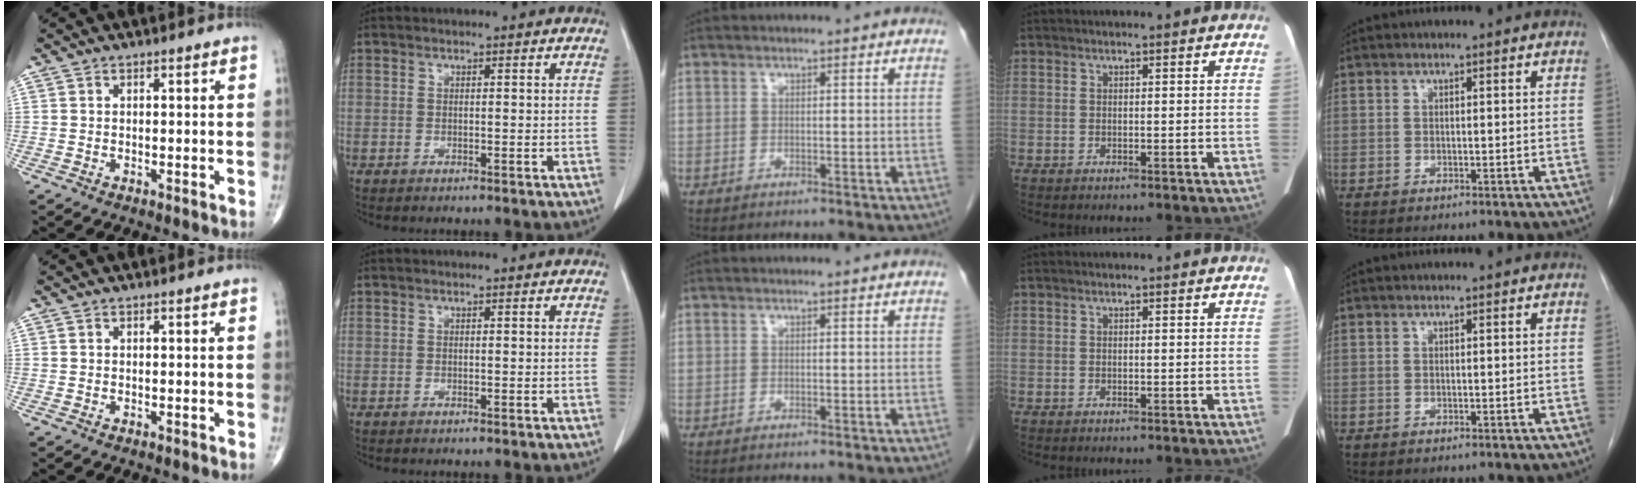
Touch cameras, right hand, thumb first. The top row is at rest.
{}